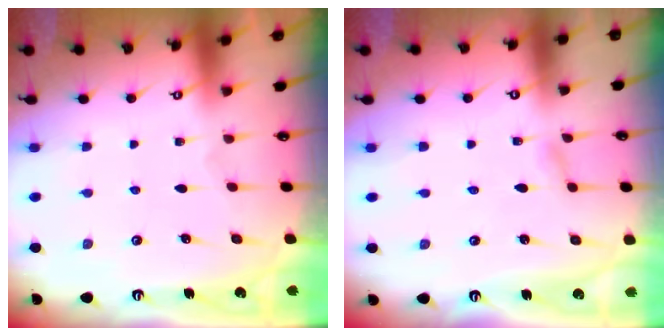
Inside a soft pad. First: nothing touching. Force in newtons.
{"total": 0.9, "press": 0.9, "slide": 0.1}